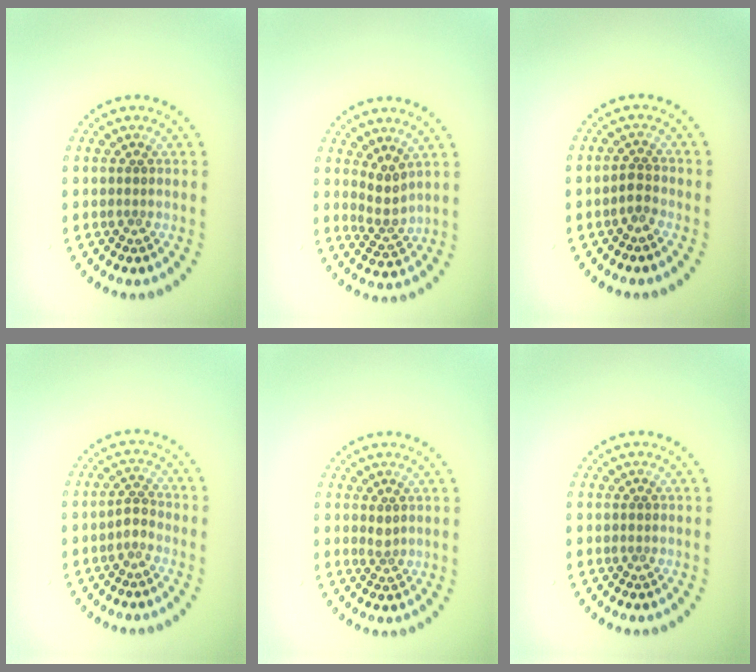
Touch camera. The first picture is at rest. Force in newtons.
{"total": 2.2, "press": 1.6, "slide": 1.4}
{"total": 1.3, "press": 1.1, "slide": 0.7}
{"total": 1.2, "press": 0.9, "slide": 0.8}
{"total": 1.0, "press": 0.7, "slide": 0.7}
{"total": 0.0}